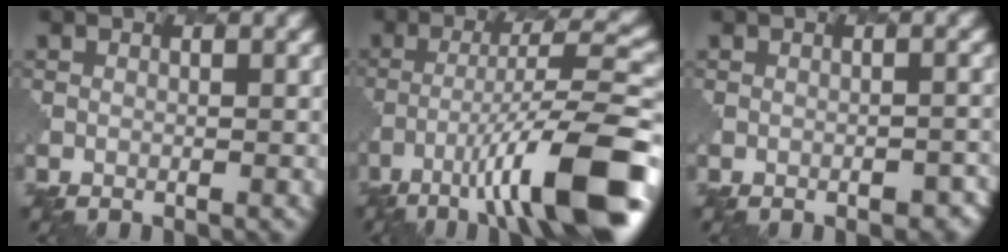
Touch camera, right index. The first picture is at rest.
{"total": 12.1, "force": [-6.6, 2.2, 9.9], "torque": [-0.154, 0.009, -0.102]}
{"total": 2.5, "force": [-1.7, 1.0, 1.5], "torque": [-0.023, 0.005, -0.012]}